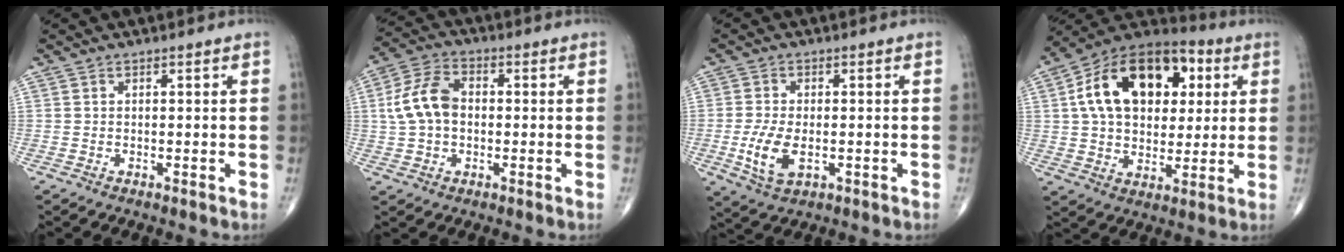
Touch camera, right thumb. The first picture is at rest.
{"total": 9.4, "force": [0.3, 6.3, 7.0], "torque": [-0.137, 0.025, -0.001]}
{"total": 7.2, "force": [-1.5, 3.8, 5.9], "torque": [-0.124, -0.006, -0.023]}
{"total": 21.7, "force": [5.5, 13.9, 15.7], "torque": [-0.227, 0.012, 0.083]}